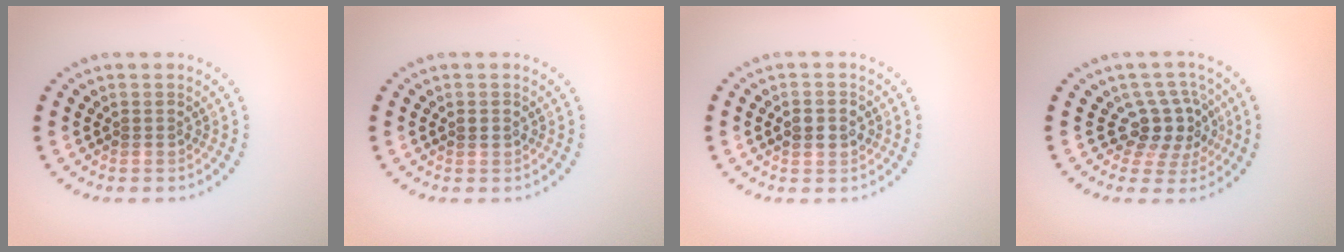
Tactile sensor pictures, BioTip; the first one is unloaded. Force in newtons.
{"total": 1.0, "press": 1.0, "slide": 0.2}
{"total": 2.0, "press": 2.0, "slide": 0.1}
{"total": 3.6, "press": 3.0, "slide": 2.0}